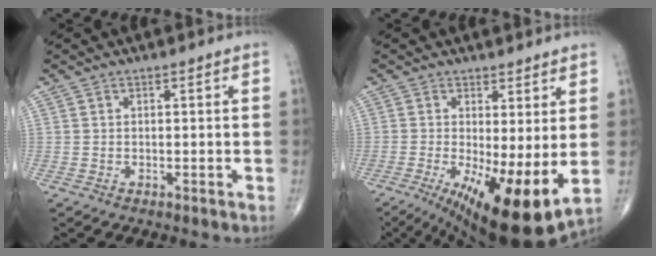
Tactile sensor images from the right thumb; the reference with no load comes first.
{"total": 14.0, "force": [-1.9, 4.1, 13.2], "torque": [-0.222, -0.027, -0.015]}